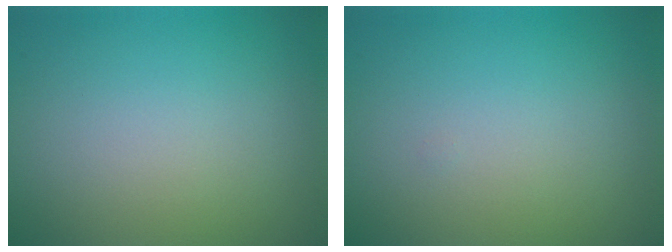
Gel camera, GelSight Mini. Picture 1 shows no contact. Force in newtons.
{"total": 0.0}